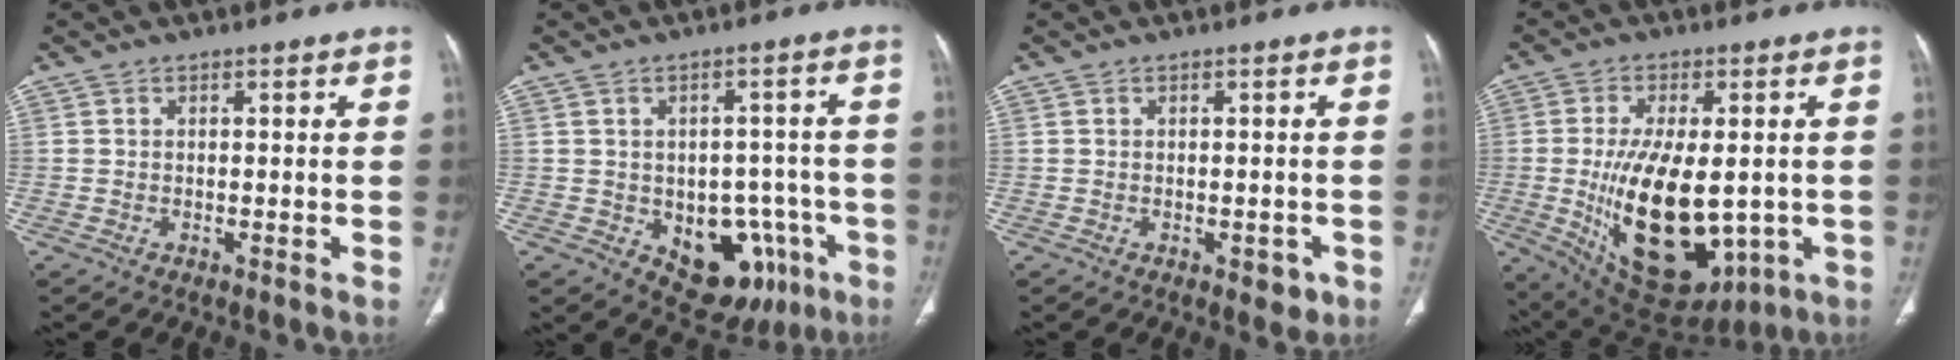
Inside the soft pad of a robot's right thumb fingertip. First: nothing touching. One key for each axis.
{"total": 13.8, "fx": -5.0, "fy": 9.2, "fz": 8.9, "tx": -0.067, "ty": 0.026, "tz": -0.052}
{"total": 2.5, "fx": -0.9, "fy": 1.6, "fz": 1.7, "tx": -0.005, "ty": 0.002, "tz": -0.006}
{"total": 21.0, "fx": -2.8, "fy": 10.9, "fz": 17.7, "tx": -0.292, "ty": -0.021, "tz": -0.011}